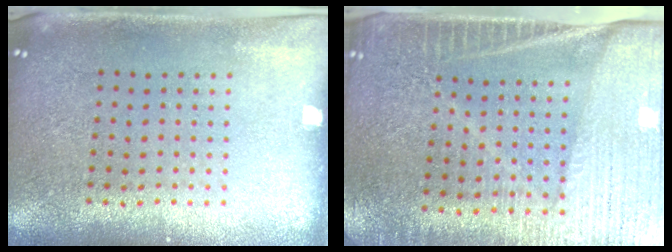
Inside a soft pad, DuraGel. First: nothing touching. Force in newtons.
{"total": 4.0, "press": 3.7, "slide": 1.6}